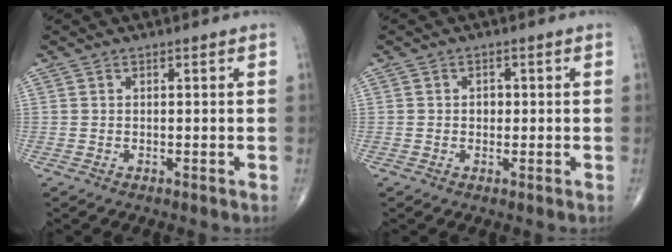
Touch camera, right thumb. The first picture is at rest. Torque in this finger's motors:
{"motor_torque": [-0.21, -0.02, 0.45, 0.05, 0.07]}